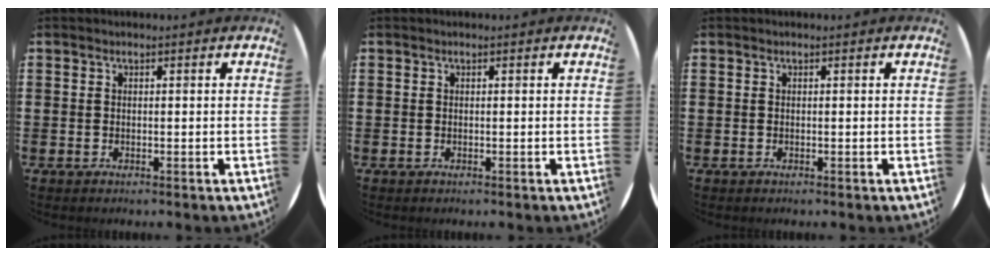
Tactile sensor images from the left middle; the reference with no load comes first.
{"total": 0.0}
{"total": 0.0}